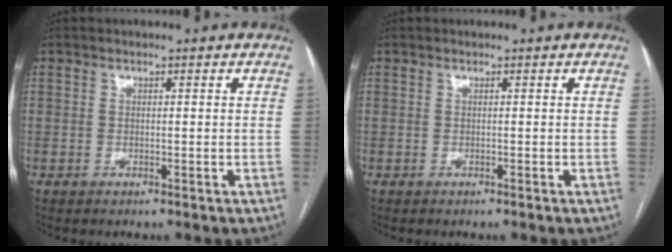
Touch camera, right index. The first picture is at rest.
{"total": 0.0}